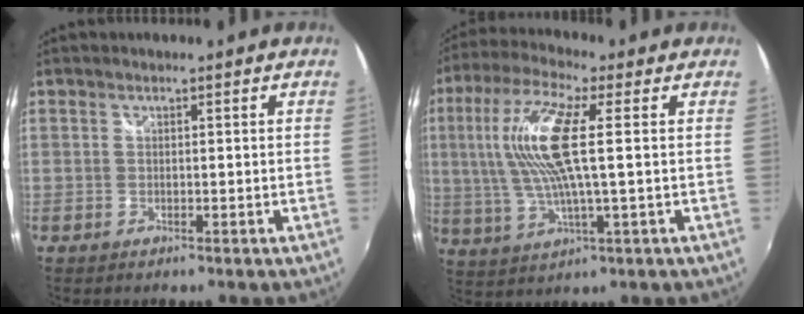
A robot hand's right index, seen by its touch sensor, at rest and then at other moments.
{"total": 14.2, "force": [2.1, 2.9, 13.8], "torque": [-0.264, 0.007, 0.043]}